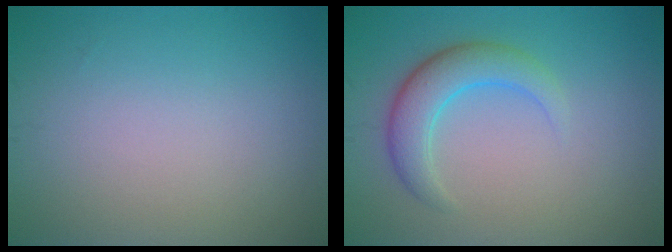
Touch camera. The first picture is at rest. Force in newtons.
{"total": 3.8, "press": 3.8, "slide": 0.1}